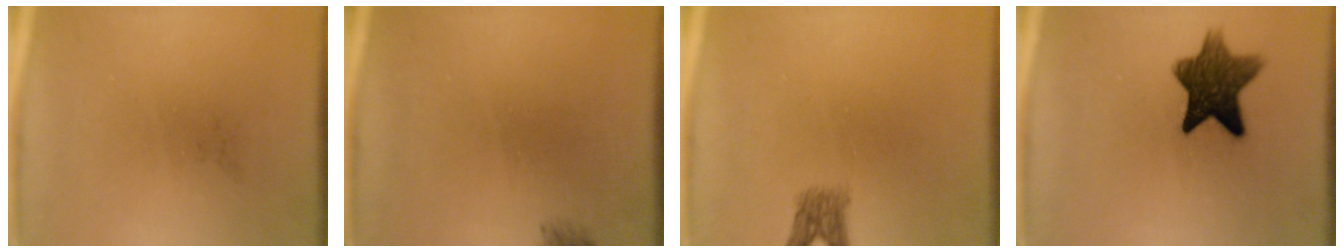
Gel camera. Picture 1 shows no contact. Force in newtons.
{"total": 1.2}
{"total": 2.5}
{"total": 9.8}